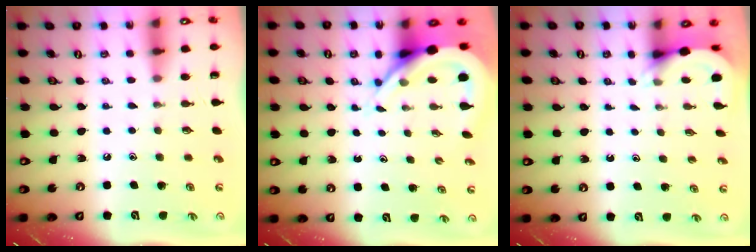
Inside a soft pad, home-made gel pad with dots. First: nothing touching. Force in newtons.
{"total": 7.5, "press": 7.4, "slide": 0.9}
{"total": 4.5, "press": 4.5, "slide": 0.3}